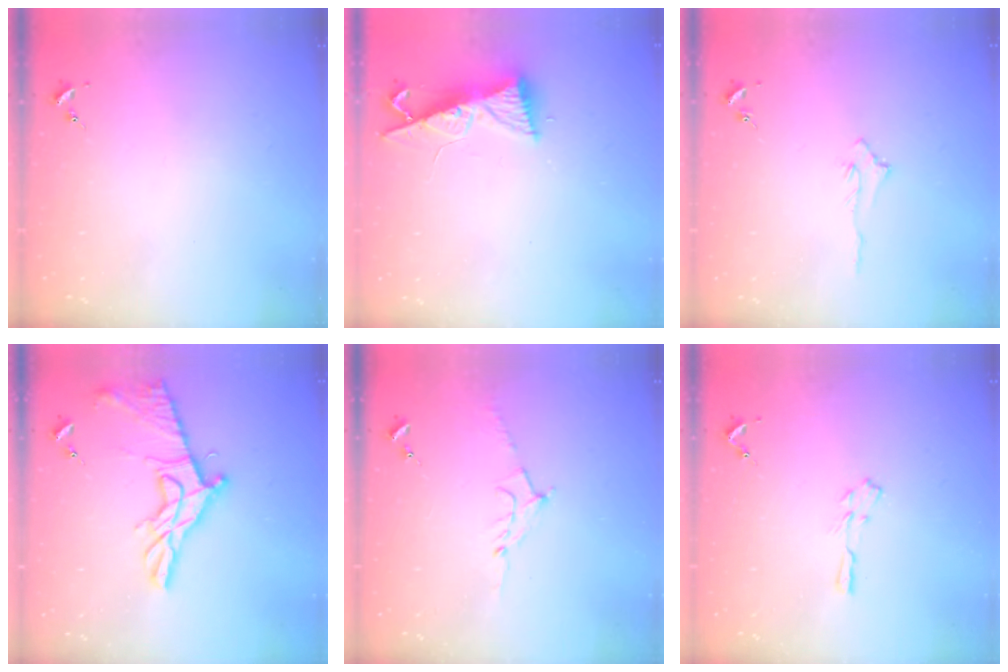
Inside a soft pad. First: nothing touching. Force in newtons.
{"total": 8.5, "press": 8.5, "slide": 1.0}
{"total": 3.2, "press": 3.2, "slide": 0.4}
{"total": 16.7, "press": 16.7, "slide": 0.7}
{"total": 7.9, "press": 7.9, "slide": 1.0}
{"total": 3.5, "press": 3.5, "slide": 0.4}